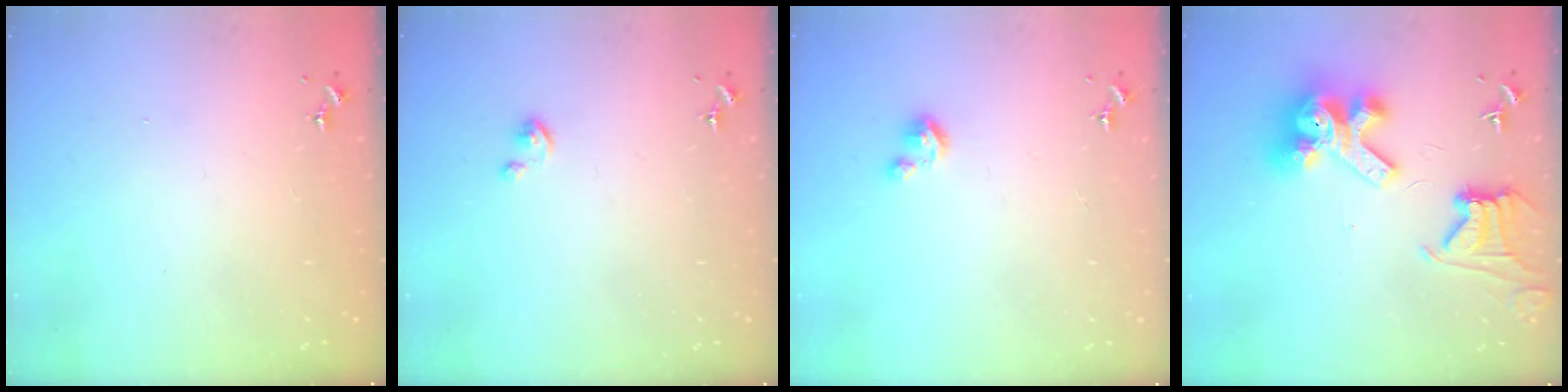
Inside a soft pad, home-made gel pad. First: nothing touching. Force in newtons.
{"total": 2.7, "press": 2.7, "slide": 0.3}
{"total": 3.8, "press": 3.8, "slide": 0.4}
{"total": 16.2, "press": 16.2, "slide": 1.7}